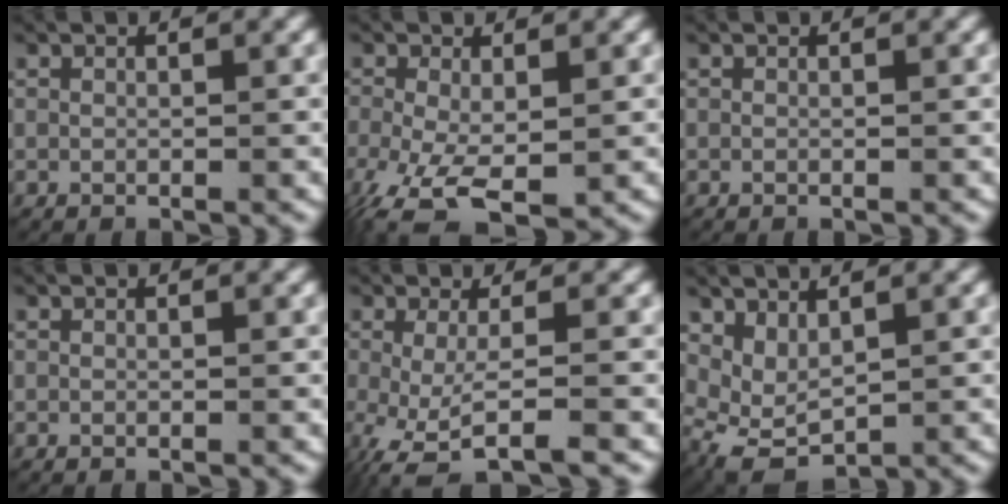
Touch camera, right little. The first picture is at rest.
{"total": 6.2, "force": [-3.1, 3.1, 4.3], "torque": [-0.114, -0.042, -0.027]}
{"total": 0.0}
{"total": 0.0}
{"total": 5.7, "force": [-2.7, 2.4, 4.4], "torque": [-0.098, -0.029, -0.027]}
{"total": 5.8, "force": [-1.0, 4.6, 3.4], "torque": [-0.098, -0.042, 0.002]}